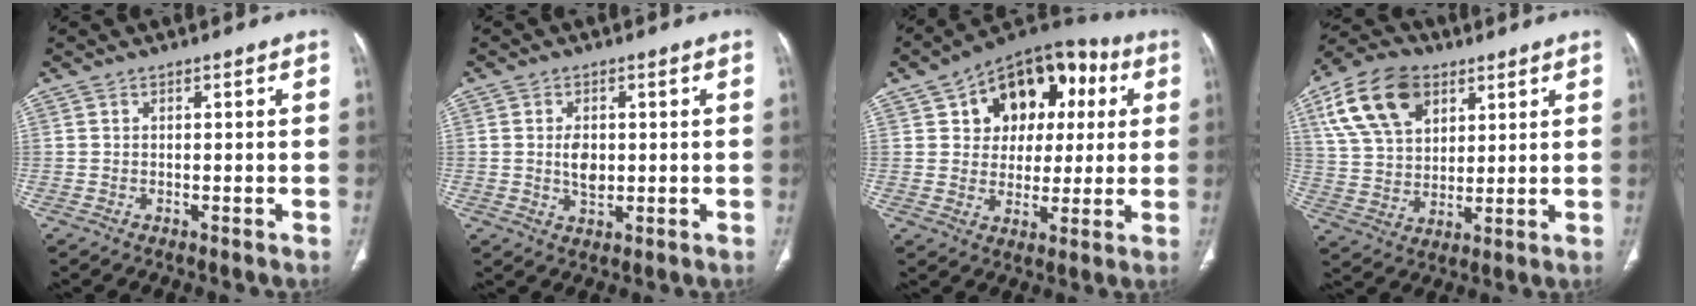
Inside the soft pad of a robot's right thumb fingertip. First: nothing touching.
{"total": 4.2, "force": [0.2, 2.6, 3.3], "torque": [-0.052, -0.004, 0.008]}
{"total": 17.7, "force": [5.4, 12.7, 11.1], "torque": [-0.102, 0.019, 0.082]}
{"total": 16.2, "force": [7.4, 10.3, 10.1], "torque": [-0.173, -0.011, 0.140]}